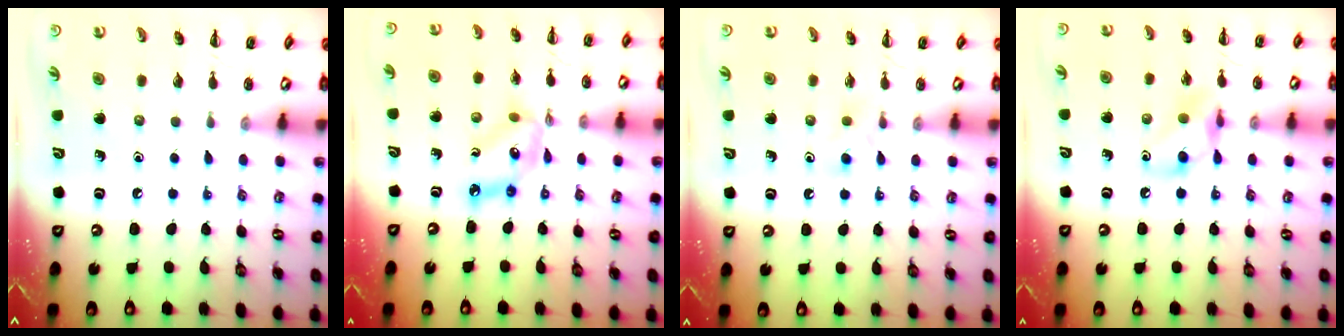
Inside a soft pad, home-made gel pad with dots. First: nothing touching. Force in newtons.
{"total": 9.2, "press": 9.0, "slide": 2.1}
{"total": 3.1, "press": 2.8, "slide": 1.2}
{"total": 9.3, "press": 9.3, "slide": 0.7}